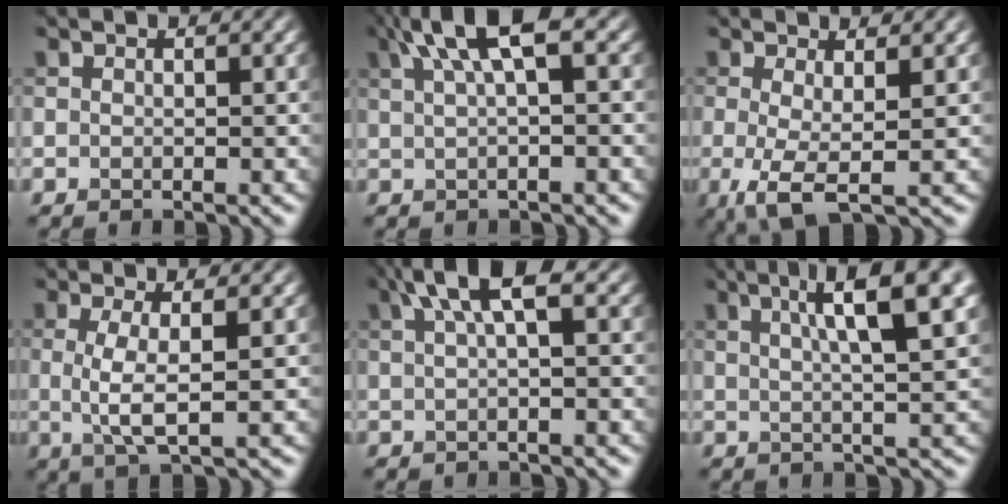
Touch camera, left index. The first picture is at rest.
{"total": 6.0, "force": [2.7, 1.7, 5.1], "torque": [-0.076, 0.020, 0.043]}
{"total": 4.0, "force": [-0.5, 0.9, 3.9], "torque": [-0.072, -0.011, -0.013]}
{"total": 3.5, "force": [0.1, 0.7, 3.4], "torque": [-0.067, -0.004, 0.003]}
{"total": 4.8, "force": [2.1, 1.2, 4.2], "torque": [-0.066, 0.014, 0.031]}
{"total": 8.0, "force": [3.4, 1.6, 7.0], "torque": [-0.078, 0.017, 0.047]}